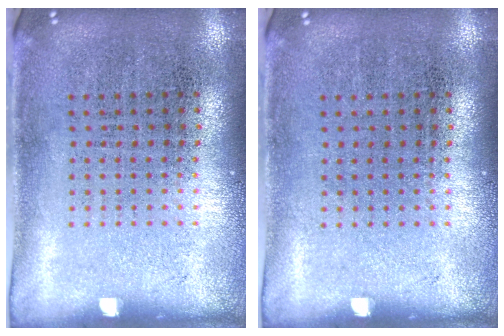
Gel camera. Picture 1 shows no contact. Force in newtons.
{"total": 0.0}